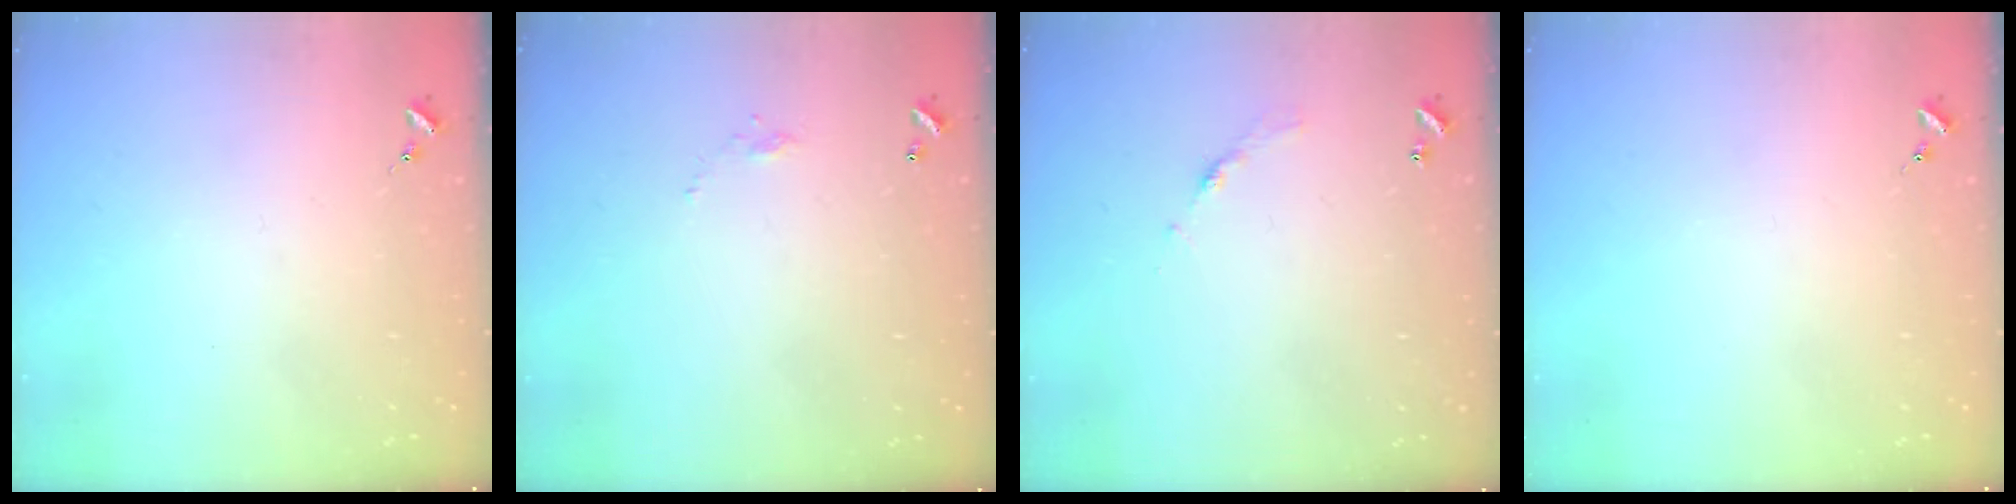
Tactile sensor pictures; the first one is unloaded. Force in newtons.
{"total": 3.2, "press": 3.2, "slide": 0.0}
{"total": 5.1, "press": 5.1, "slide": 0.5}
{"total": 0.0}